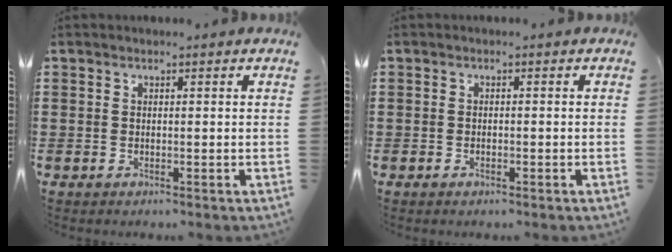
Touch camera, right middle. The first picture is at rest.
{"total": 0.6, "force": [-0.5, 0.3, 0.2], "torque": [-0.007, -0.003, -0.008]}